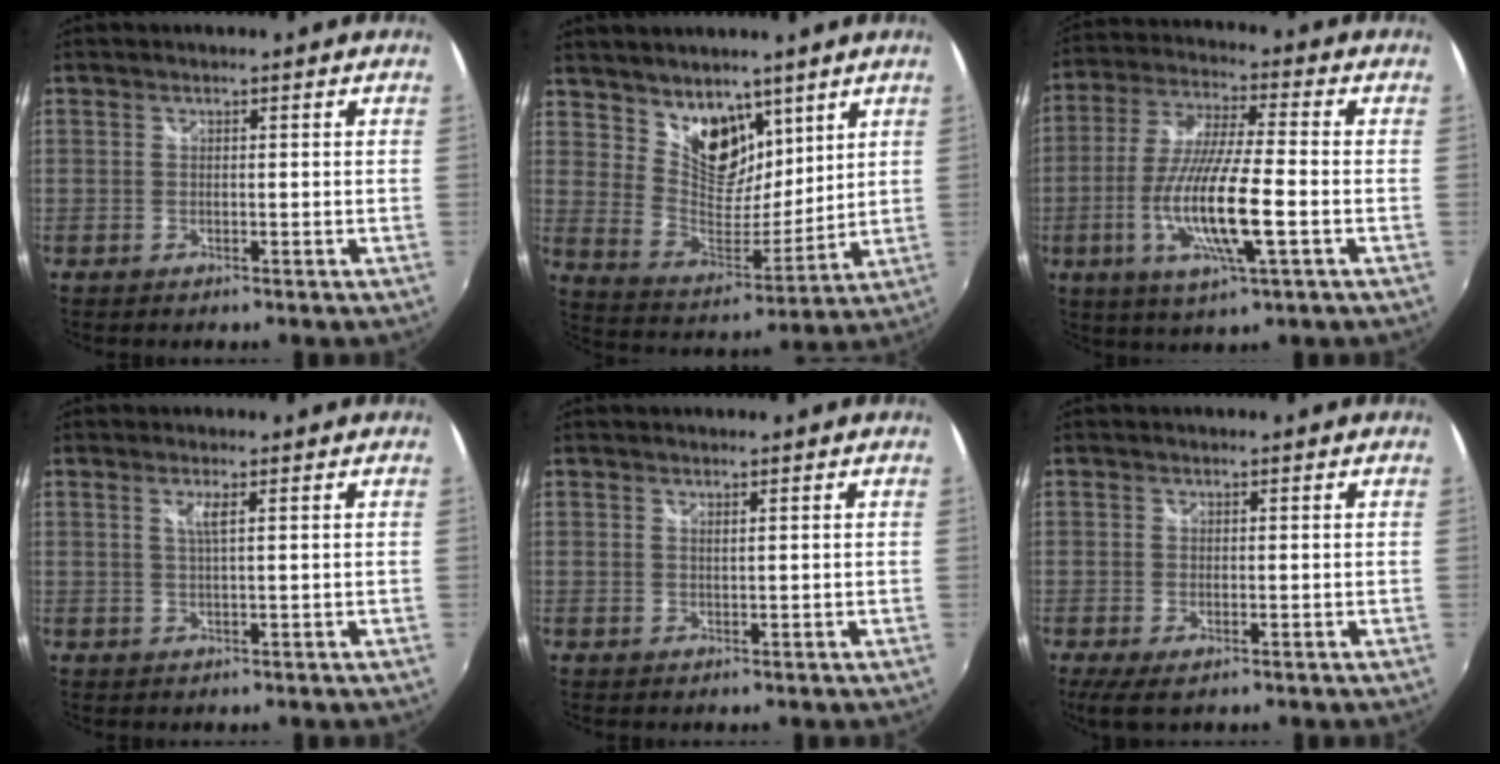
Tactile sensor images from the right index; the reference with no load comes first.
{"total": 11.9, "force": [8.0, 7.1, 5.2], "torque": [-0.082, -0.007, 0.156]}
{"total": 14.9, "force": [-4.2, 1.8, 14.2], "torque": [-0.287, -0.018, -0.076]}
{"total": 1.9, "force": [0.7, -0.2, 1.7], "torque": [-0.034, -0.002, 0.012]}
{"total": 0.7, "force": [0.5, 0.0, 0.4], "torque": [-0.005, 0.000, 0.010]}
{"total": 3.7, "force": [-1.3, 1.7, 3.1], "torque": [-0.063, -0.014, -0.019]}